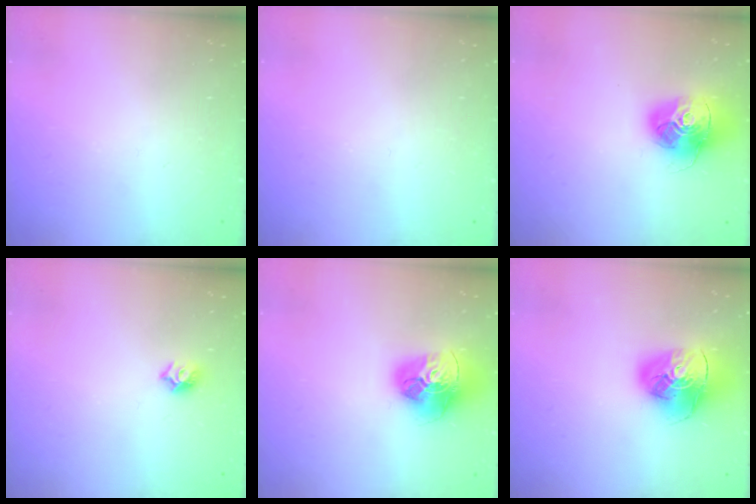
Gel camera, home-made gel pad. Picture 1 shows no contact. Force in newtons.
{"total": 0.0}
{"total": 17.2, "press": 17.1, "slide": 2.0}
{"total": 6.9, "press": 6.8, "slide": 0.9}
{"total": 17.8, "press": 17.8, "slide": 1.6}
{"total": 15.2, "press": 15.1, "slide": 1.9}